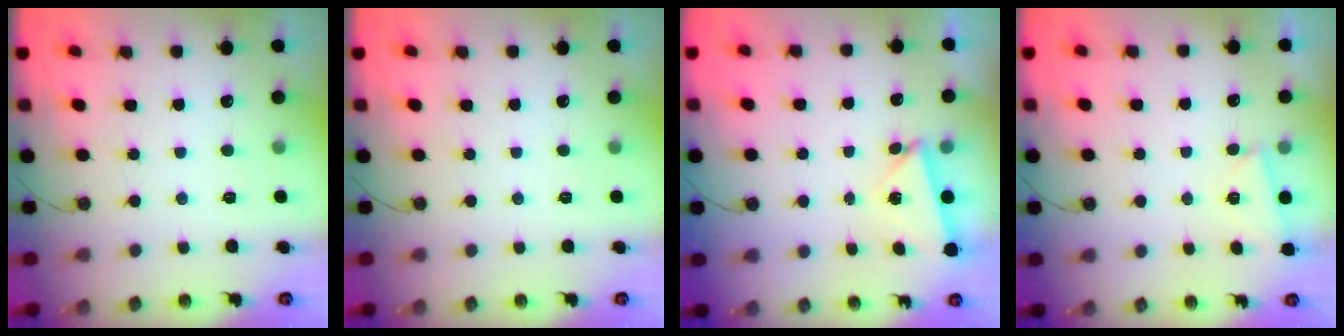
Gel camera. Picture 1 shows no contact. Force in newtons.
{"total": 0.0}
{"total": 3.3, "press": 3.1, "slide": 1.3}
{"total": 2.4, "press": 2.3, "slide": 0.6}